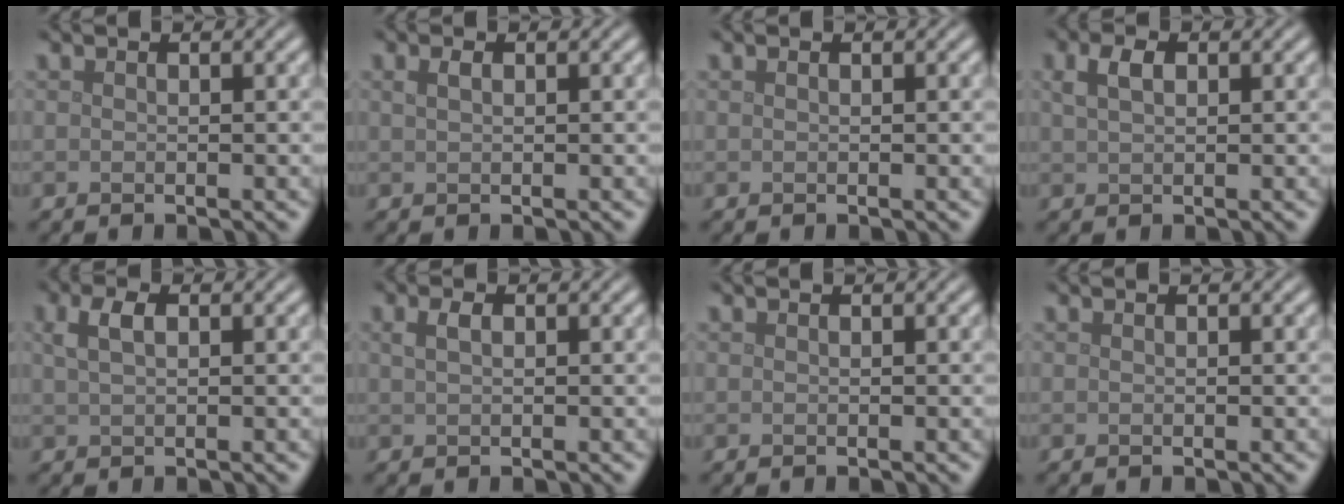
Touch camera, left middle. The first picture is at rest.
{"total": 0.8, "force": [0.4, 0.4, 0.6], "torque": [-0.015, 0.002, 0.009]}
{"total": 0.0}
{"total": 2.1, "force": [0.9, 1.1, 1.5], "torque": [-0.034, 0.005, 0.018]}
{"total": 2.2, "force": [0.9, 1.0, 1.7], "torque": [-0.039, 0.006, 0.016]}
{"total": 1.2, "force": [0.5, 0.6, 1.0], "torque": [-0.023, 0.004, 0.010]}
{"total": 0.0}
{"total": 0.0}